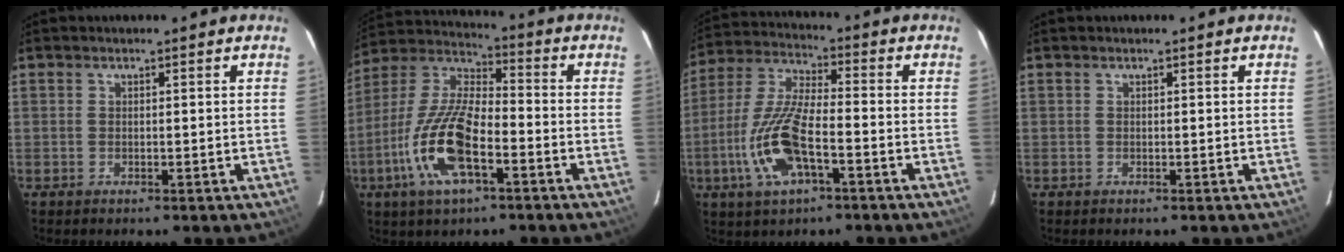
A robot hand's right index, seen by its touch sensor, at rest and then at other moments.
{"total": 16.2, "force": [-6.4, 5.9, 13.8], "torque": [-0.291, -0.008, -0.129]}
{"total": 13.7, "force": [-4.9, 4.6, 12.0], "torque": [-0.259, -0.005, -0.095]}
{"total": 0.0}